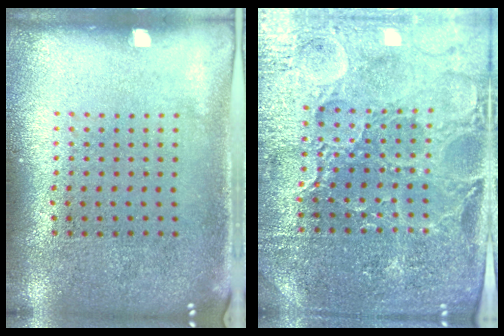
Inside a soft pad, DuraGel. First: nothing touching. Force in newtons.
{"total": 4.2, "press": 4.1, "slide": 1.1}